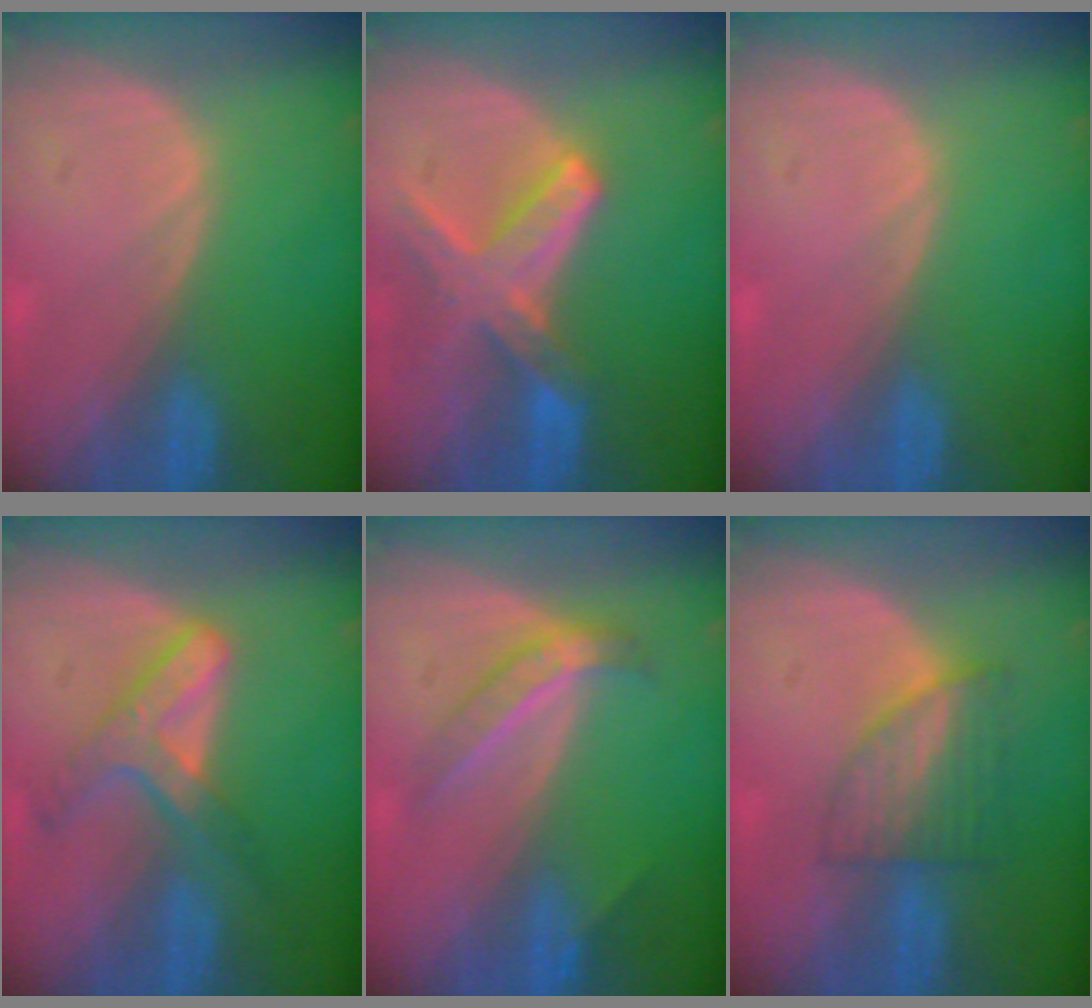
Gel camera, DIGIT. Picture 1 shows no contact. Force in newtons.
{"total": 8.2, "press": 7.2, "slide": 3.9}
{"total": 0.0}
{"total": 6.8, "press": 5.9, "slide": 3.4}
{"total": 4.4, "press": 4.3, "slide": 0.8}
{"total": 6.0, "press": 5.6, "slide": 2.2}